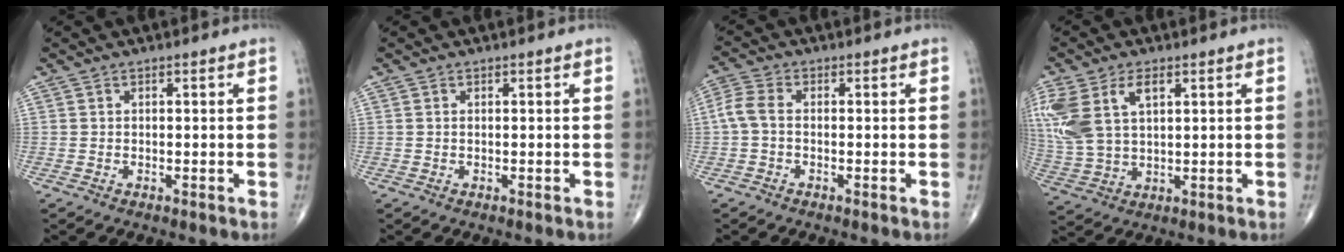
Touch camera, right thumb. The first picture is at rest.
{"total": 0.0}
{"total": 4.1, "force": [-0.4, 2.5, 3.3], "torque": [-0.080, 0.011, -0.017]}
{"total": 14.7, "force": [5.0, 8.4, 10.9], "torque": [-0.265, -0.002, 0.107]}